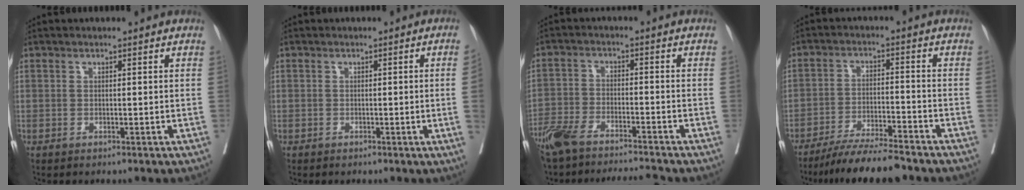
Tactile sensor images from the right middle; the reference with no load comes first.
{"total": 2.4, "force": [-0.4, -0.9, 2.2], "torque": [-0.026, -0.002, -0.004]}
{"total": 10.6, "force": [-9.4, 0.9, 4.8], "torque": [-0.088, -0.007, -0.160]}
{"total": 9.6, "force": [-8.4, 0.3, 4.6], "torque": [-0.075, -0.024, -0.142]}